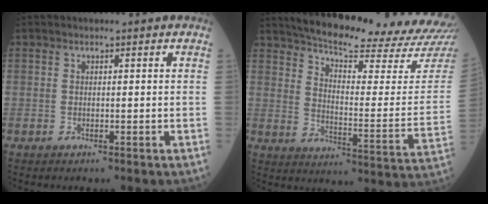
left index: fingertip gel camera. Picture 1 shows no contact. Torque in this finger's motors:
{"motor_torque": [0.91, -1.23, 0.22, 0.05]}